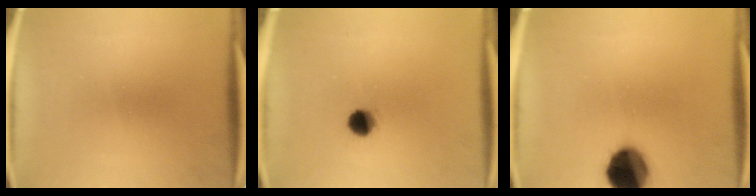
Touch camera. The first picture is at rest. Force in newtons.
{"total": 4.8}
{"total": 14.1}